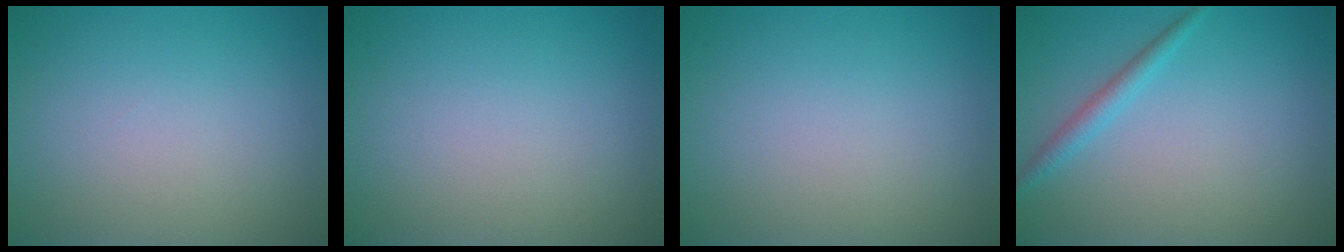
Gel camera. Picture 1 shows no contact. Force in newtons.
{"total": 0.0}
{"total": 0.0}
{"total": 1.6, "press": 1.6, "slide": 0.1}